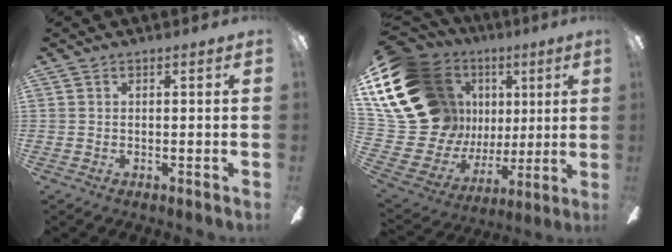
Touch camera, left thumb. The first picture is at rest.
{"total": 23.7, "force": [9.2, 18.4, 11.9], "torque": [-0.233, -0.063, 0.220]}